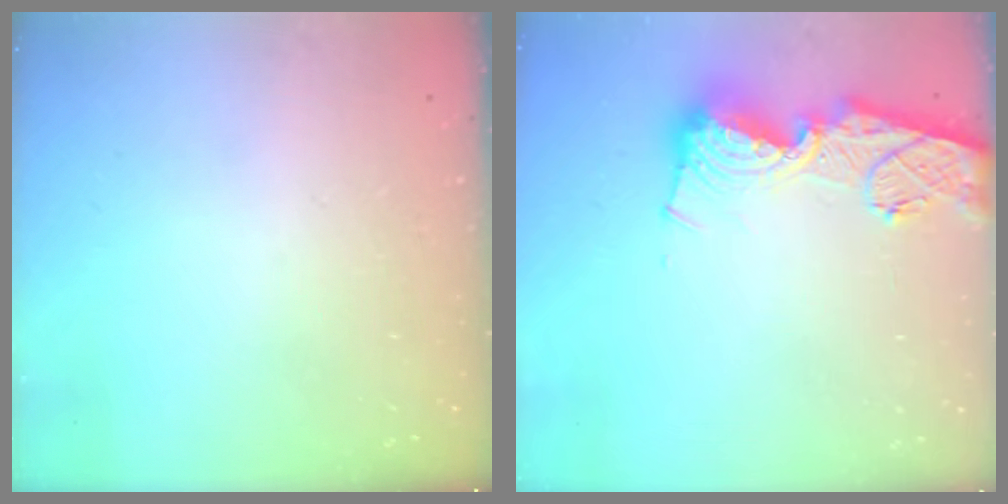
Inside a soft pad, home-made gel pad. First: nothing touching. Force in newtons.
{"total": 16.1, "press": 16.0, "slide": 1.6}